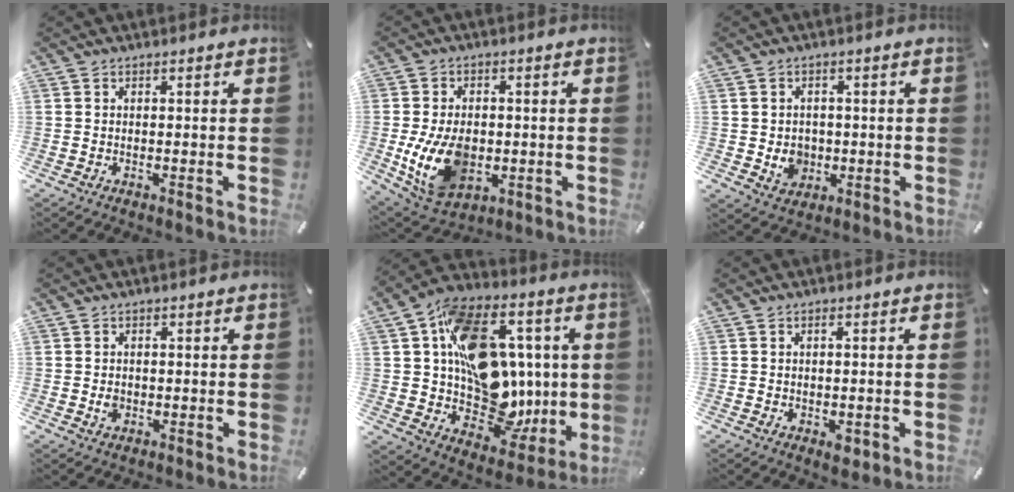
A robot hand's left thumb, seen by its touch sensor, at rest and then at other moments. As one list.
[{"total": 13.6, "force": [-2.1, 9.8, 9.2], "torque": [-0.185, -0.003, -0.035]}, {"total": 5.7, "force": [-0.5, 5.3, 2.0], "torque": [-0.023, 0.000, -0.009]}, {"total": 2.0, "force": [0.0, 1.8, 0.9], "torque": [-0.010, 0.002, -0.003]}, {"total": 23.8, "force": [3.6, 16.7, 16.6], "torque": [-0.268, -0.029, 0.079]}, {"total": 2.7, "force": [-0.5, 1.7, 2.0], "torque": [-0.028, 0.000, -0.009]}]